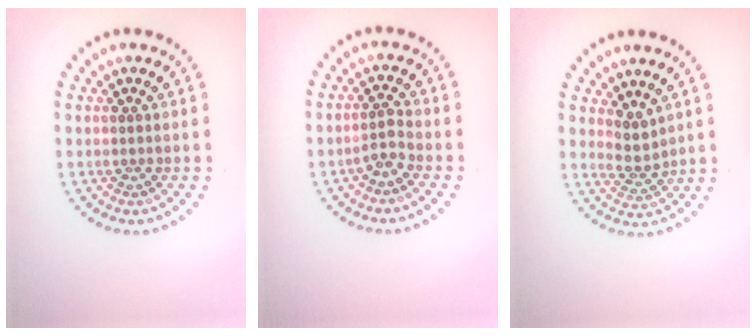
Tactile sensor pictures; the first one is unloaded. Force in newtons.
{"total": 1.7, "press": 1.1, "slide": 1.3}
{"total": 2.2, "press": 1.7, "slide": 1.4}